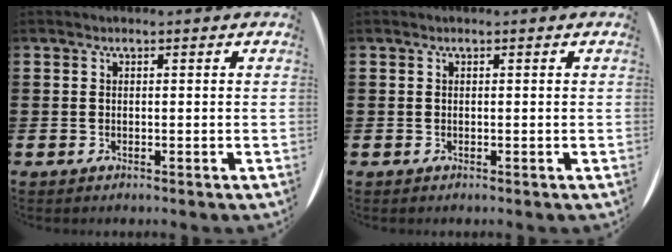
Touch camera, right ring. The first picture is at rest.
{"total": 0.0}